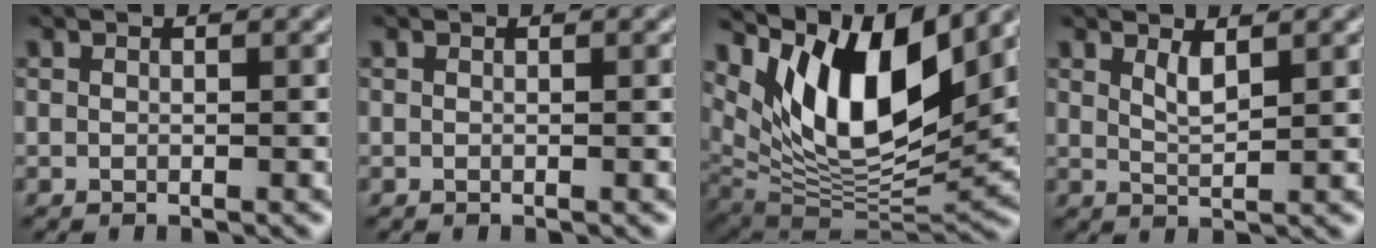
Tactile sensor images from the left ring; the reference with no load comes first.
{"total": 0.0}
{"total": 11.9, "force": [6.0, 4.8, 9.1], "torque": [-0.144, -0.011, 0.117]}
{"total": 1.7, "force": [1.1, 0.4, 1.2], "torque": [-0.025, -0.004, 0.022]}